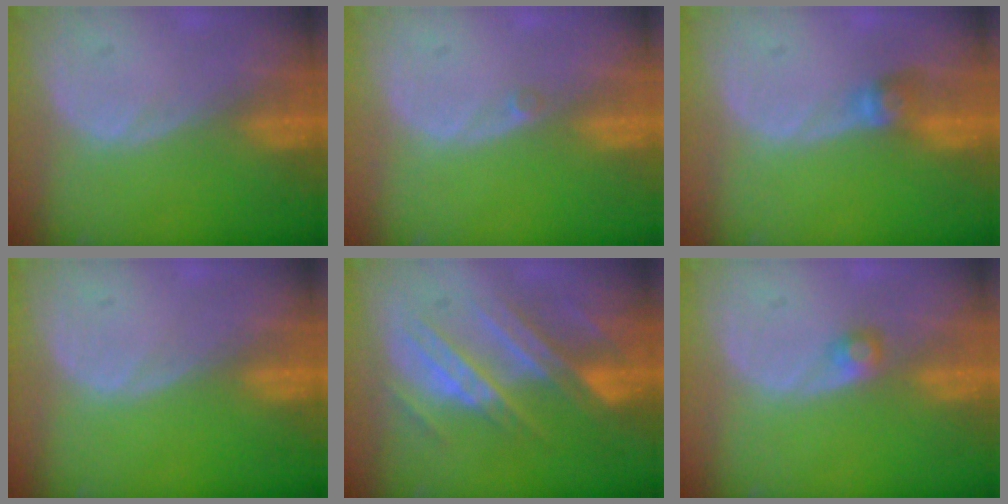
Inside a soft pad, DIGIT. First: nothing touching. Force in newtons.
{"total": 0.7, "press": 0.6, "slide": 0.3}
{"total": 2.7, "press": 2.6, "slide": 0.5}
{"total": 0.0}
{"total": 8.6, "press": 8.1, "slide": 2.7}
{"total": 1.8, "press": 1.7, "slide": 0.3}